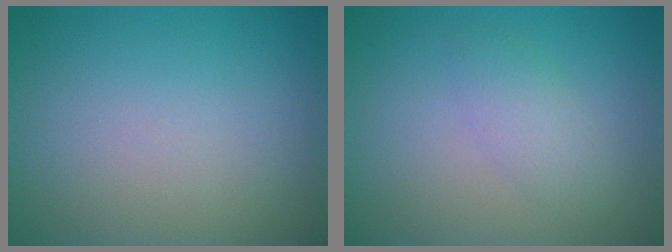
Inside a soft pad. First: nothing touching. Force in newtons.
{"total": 2.0, "press": 2.0, "slide": 0.2}